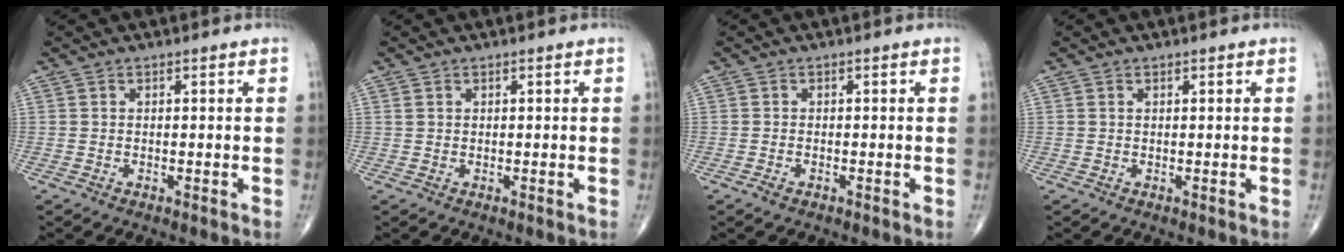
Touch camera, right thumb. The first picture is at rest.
{"total": 0.7, "force": [0.2, 0.5, 0.3], "torque": [-0.005, 0.004, 0.006]}
{"total": 1.0, "force": [-0.7, 0.4, 0.6], "torque": [-0.016, 0.000, -0.012]}
{"total": 0.0}